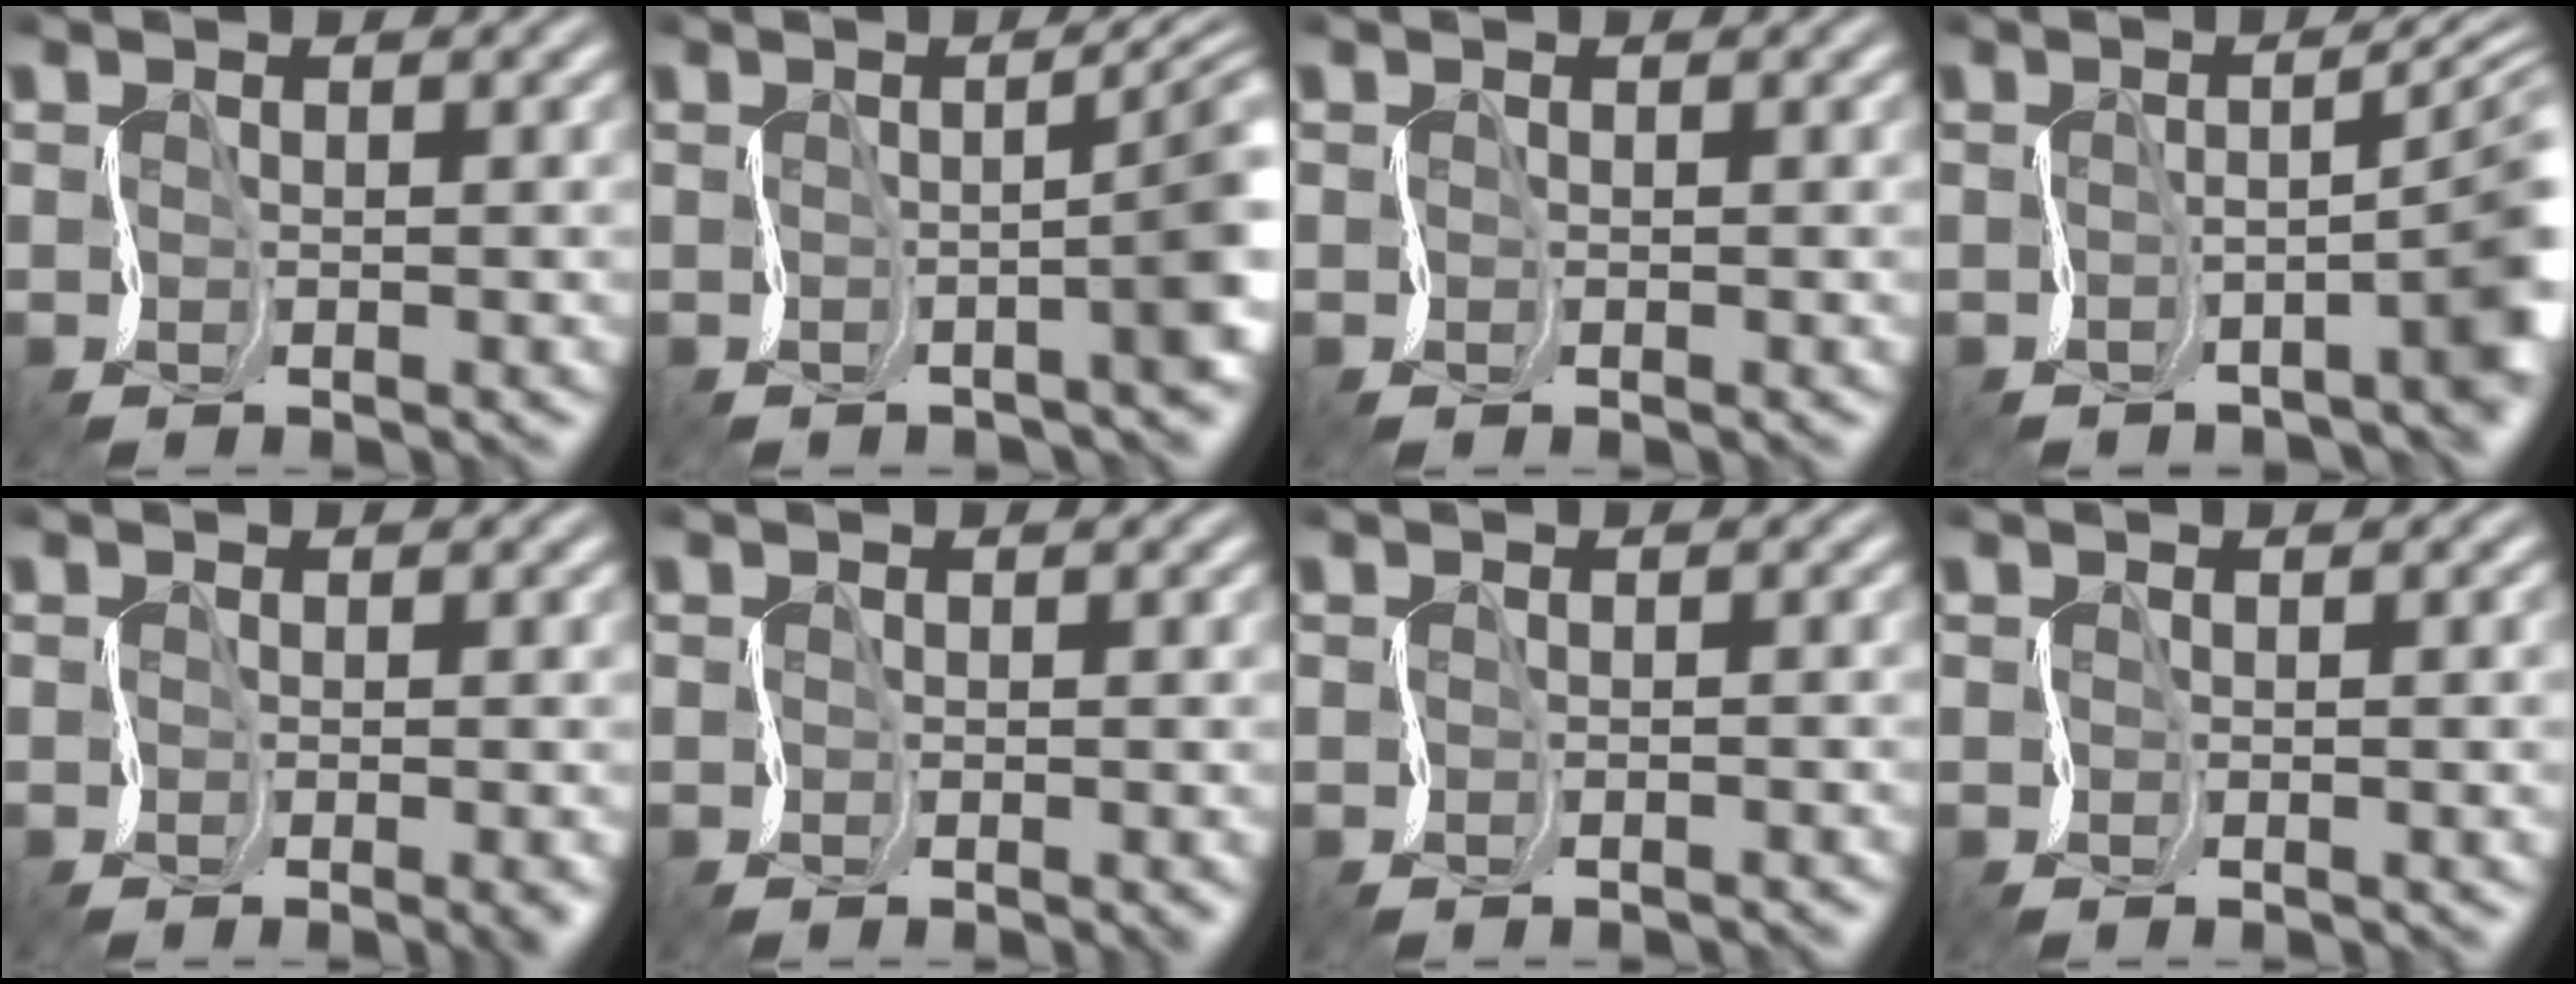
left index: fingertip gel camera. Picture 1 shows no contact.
{"total": 5.6, "force": [-0.8, 1.2, 5.4], "torque": [-0.053, 0.003, -0.010]}
{"total": 0.0}
{"total": 6.1, "force": [-1.6, 1.0, 5.8], "torque": [-0.065, 0.009, -0.022]}
{"total": 3.0, "force": [-1.0, 1.1, 2.6], "torque": [-0.027, -0.005, -0.004]}
{"total": 1.1, "force": [-0.4, 0.3, 0.9], "torque": [-0.013, -0.003, 0.000]}
{"total": 0.8, "force": [-0.8, -0.1, 0.0], "torque": [0.002, 0.007, -0.006]}
{"total": 2.0, "force": [0.2, 1.0, 1.8], "torque": [-0.011, 0.002, -0.001]}